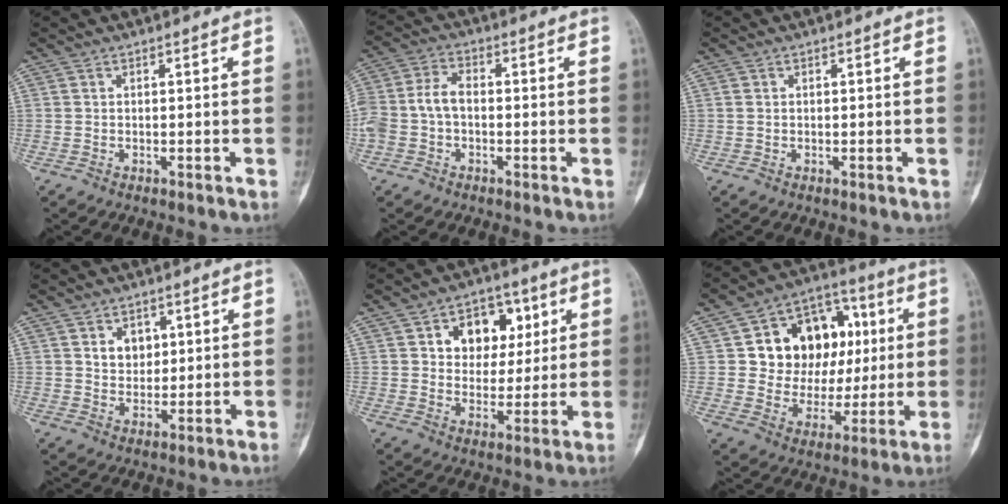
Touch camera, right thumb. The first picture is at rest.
{"total": 8.3, "force": [-1.2, 5.7, 5.9], "torque": [-0.131, 0.026, -0.030]}
{"total": 0.6, "force": [0.0, 0.5, 0.2], "torque": [-0.003, 0.001, -0.001]}
{"total": 4.6, "force": [1.6, 3.6, 2.3], "torque": [-0.012, -0.010, 0.028]}
{"total": 11.4, "force": [4.1, 8.5, 6.4], "torque": [-0.043, -0.009, 0.062]}
{"total": 18.5, "force": [3.9, 14.1, 11.2], "torque": [-0.110, 0.012, 0.070]}